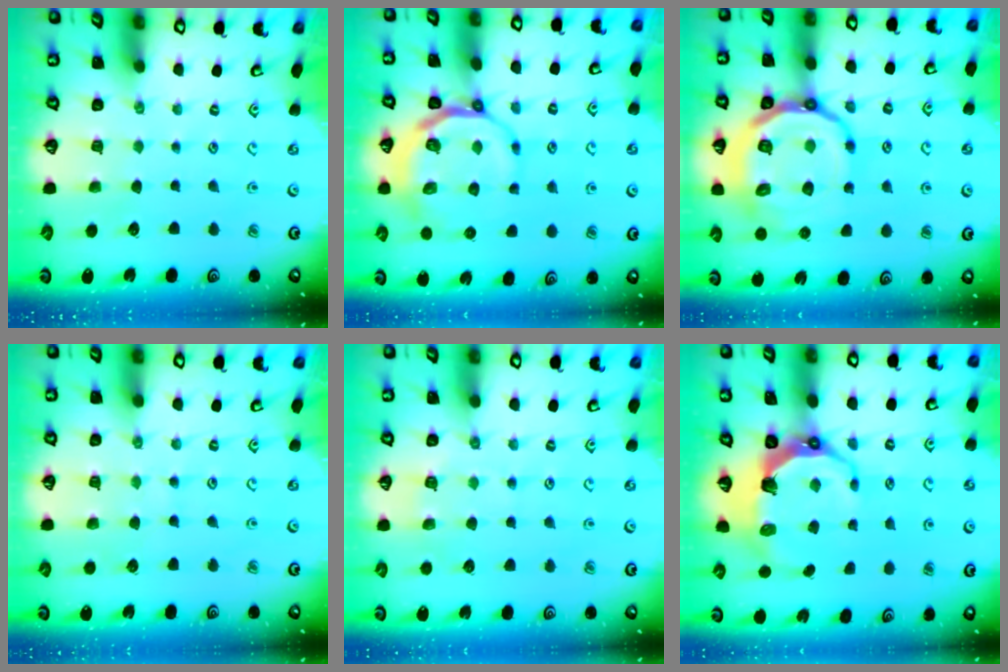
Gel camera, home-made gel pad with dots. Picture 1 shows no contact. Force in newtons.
{"total": 9.7, "press": 9.5, "slide": 2.3}
{"total": 22.5, "press": 22.3, "slide": 2.3}
{"total": 5.0, "press": 4.9, "slide": 0.4}
{"total": 5.3, "press": 5.2, "slide": 0.6}
{"total": 8.9, "press": 7.4, "slide": 4.8}